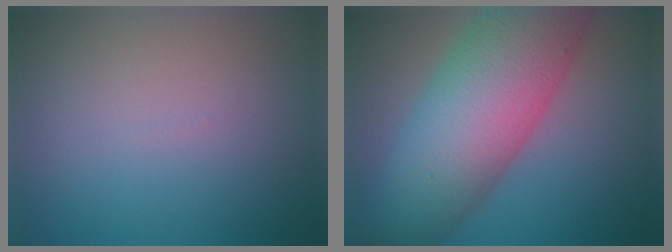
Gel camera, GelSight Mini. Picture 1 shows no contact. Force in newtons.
{"total": 13.6, "press": 13.6, "slide": 0.5}